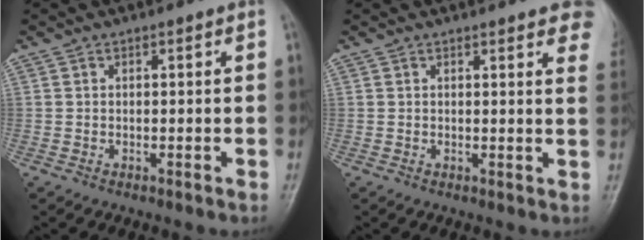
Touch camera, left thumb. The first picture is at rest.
{"total": 8.6, "force": [6.1, 2.1, 5.6], "torque": [-0.041, -0.016, 0.059]}